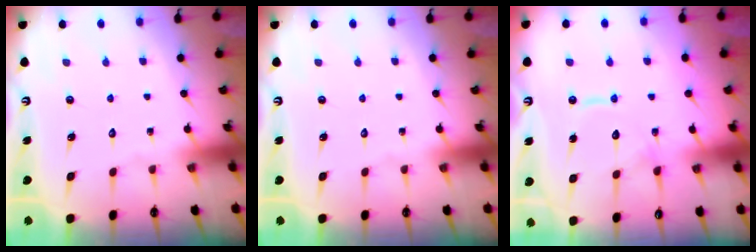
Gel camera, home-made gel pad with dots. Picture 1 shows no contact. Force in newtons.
{"total": 0.0}
{"total": 11.7, "press": 11.6, "slide": 1.0}